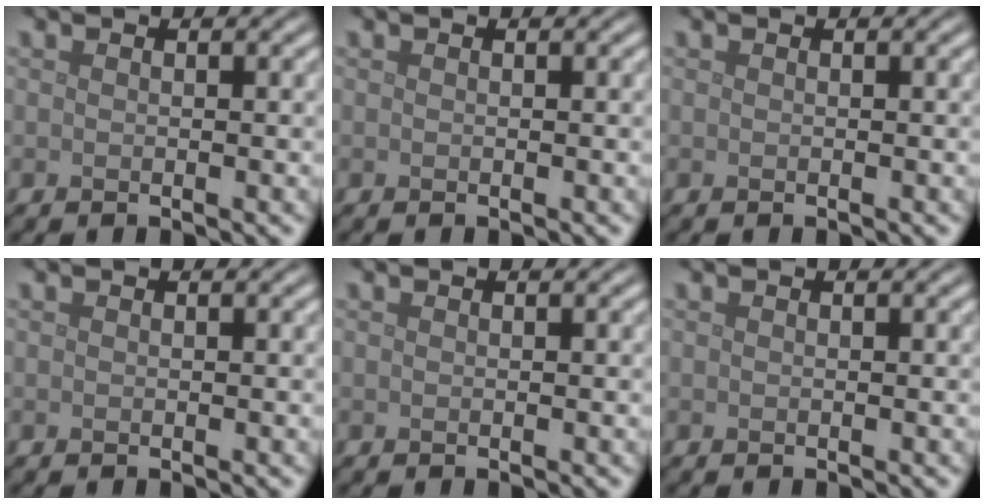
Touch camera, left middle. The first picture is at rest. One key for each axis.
{"total": 0.0}
{"total": 0.0}
{"total": 0.0}
{"total": 0.0}
{"total": 0.0}